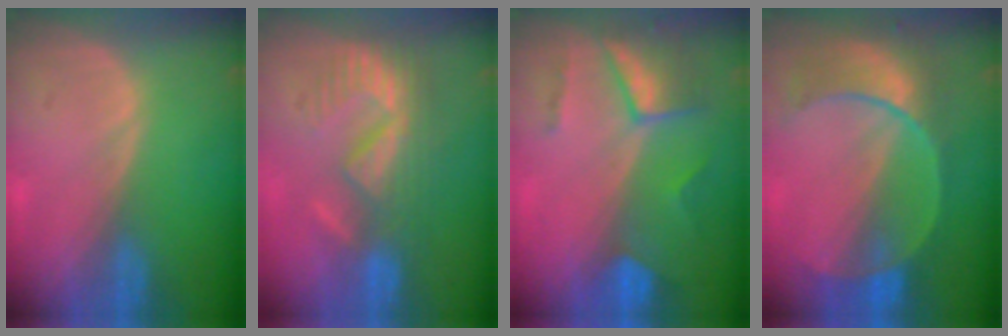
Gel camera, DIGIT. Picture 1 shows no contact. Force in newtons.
{"total": 9.0, "press": 8.1, "slide": 4.0}
{"total": 7.4, "press": 6.5, "slide": 3.4}
{"total": 8.9, "press": 8.2, "slide": 3.5}